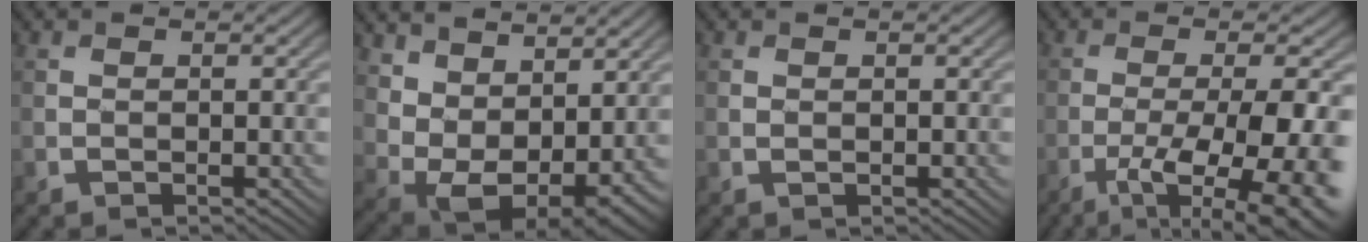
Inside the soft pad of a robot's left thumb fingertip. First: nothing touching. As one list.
[{"total": 9.7, "force": [4.9, 5.3, 6.4], "torque": [-0.133, -0.018, 0.109]}, {"total": 0.0}, {"total": 13.7, "force": [-5.8, 3.9, 11.8], "torque": [-0.184, -0.013, -0.075]}]